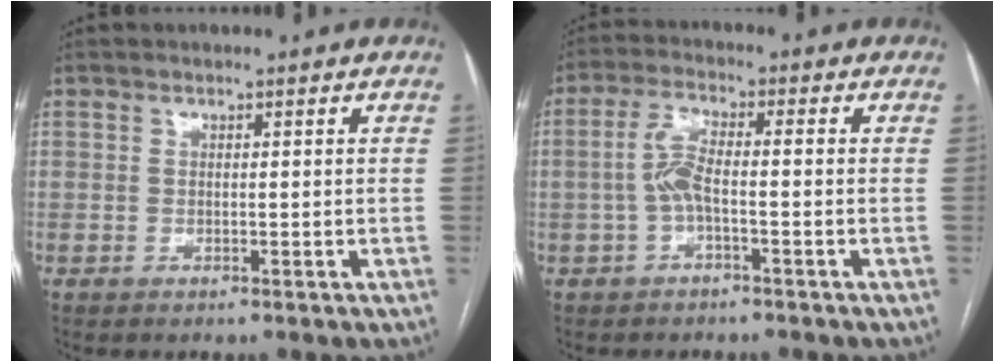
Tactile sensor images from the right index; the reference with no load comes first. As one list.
[{"total": 4.7, "force": [-1.0, 1.0, 4.5], "torque": [-0.096, 0.012, -0.022]}]